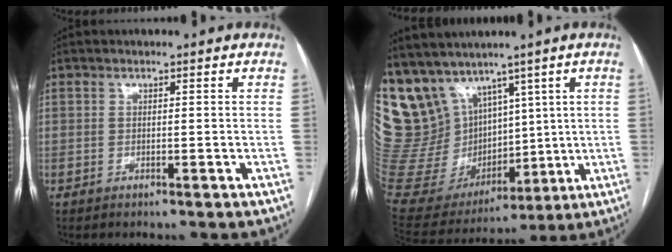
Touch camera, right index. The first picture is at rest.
{"total": 22.1, "force": [12.2, 15.3, 10.2], "torque": [-0.243, 0.058, 0.267]}